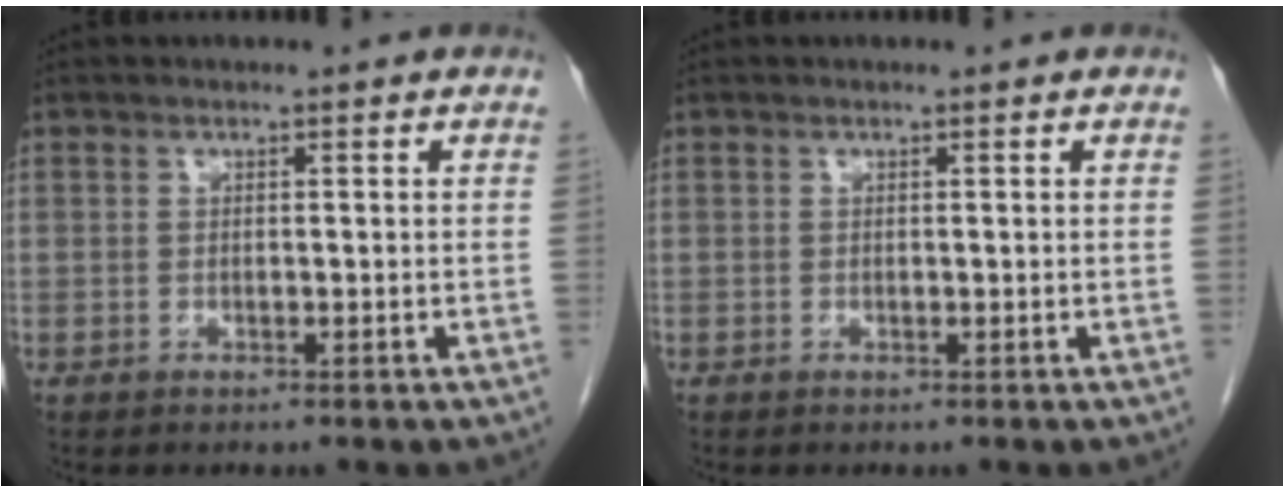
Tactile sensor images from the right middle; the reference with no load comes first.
{"total": 0.0}